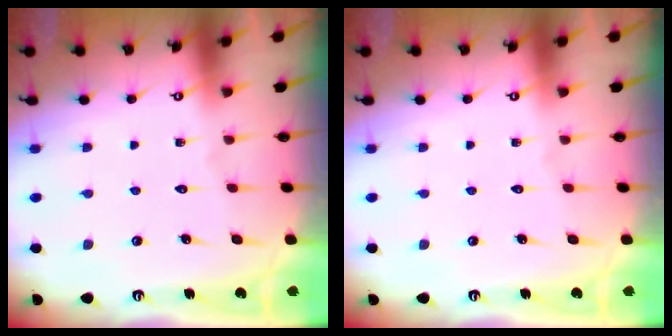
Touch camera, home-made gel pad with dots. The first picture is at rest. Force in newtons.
{"total": 0.0}